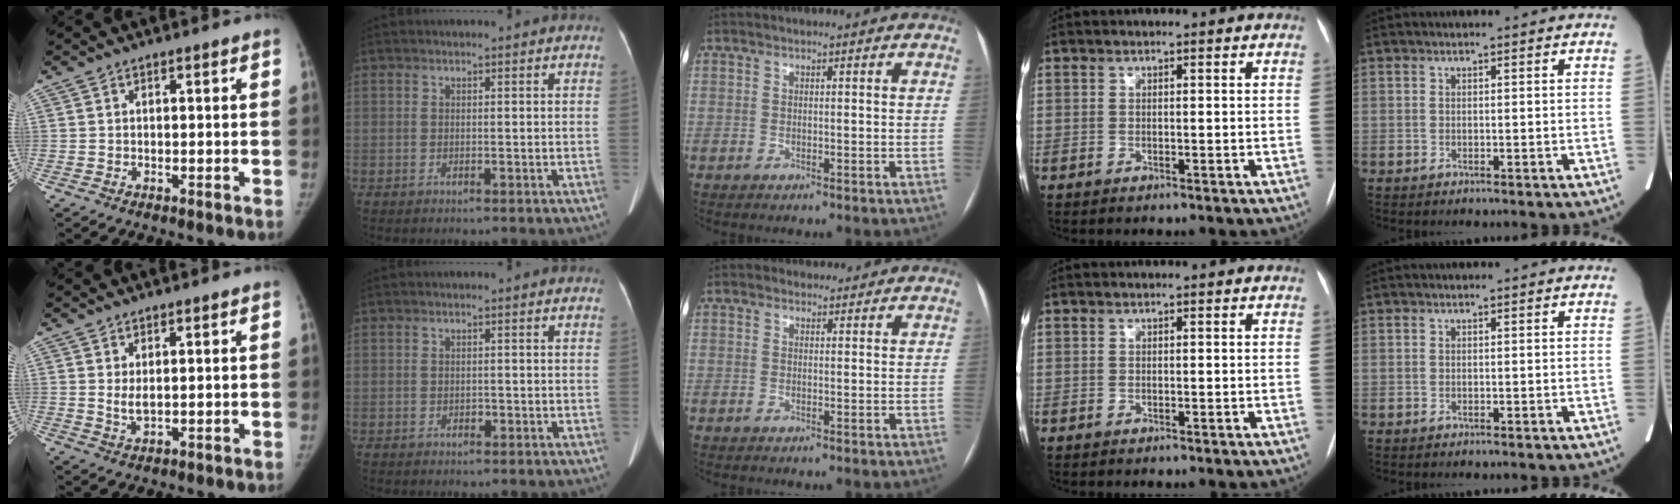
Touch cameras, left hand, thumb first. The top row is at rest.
{"thumb": {"total": 2.4, "force": [0.8, 1.1, 2.0], "torque": [-0.035, -0.012, 0.020]}, "index": {"total": 0.6, "force": [-0.3, 0.4, 0.2], "torque": [-0.002, 0.003, -0.008]}, "middle": {"total": 1.9, "force": [1.5, 1.1, 0.0], "torque": [0.000, 0.011, 0.019]}}